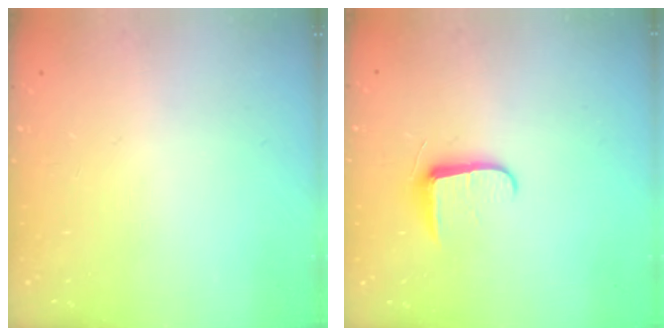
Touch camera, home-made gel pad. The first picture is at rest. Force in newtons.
{"total": 6.8, "press": 6.7, "slide": 0.9}